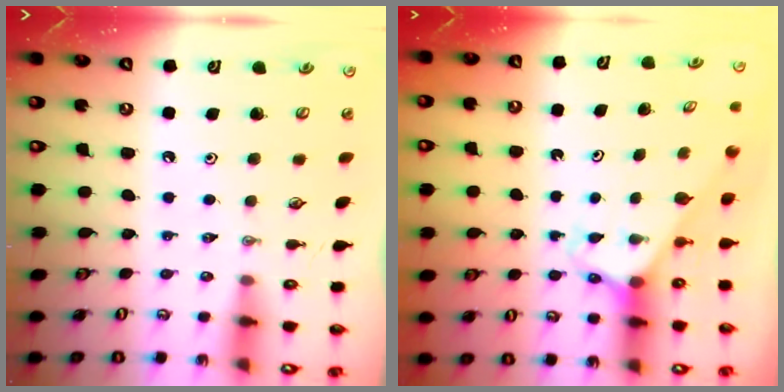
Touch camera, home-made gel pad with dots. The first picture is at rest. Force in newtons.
{"total": 2.5, "press": 2.5, "slide": 0.1}